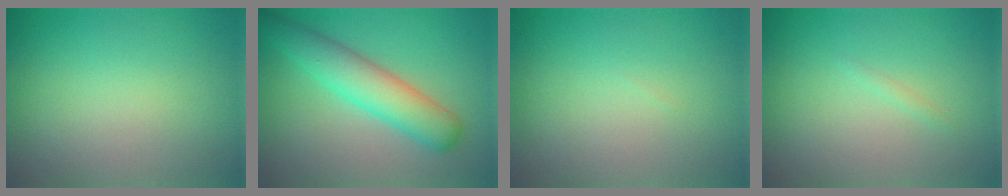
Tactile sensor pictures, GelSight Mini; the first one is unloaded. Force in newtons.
{"total": 5.2, "press": 5.2, "slide": 0.1}
{"total": 0.0}
{"total": 0.6, "press": 0.6, "slide": 0.0}